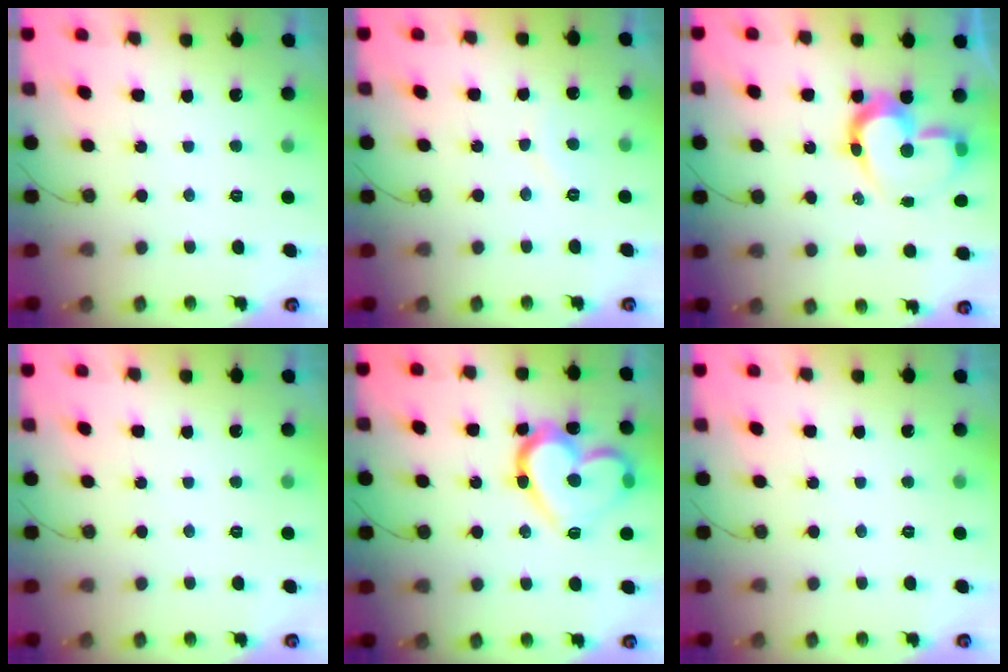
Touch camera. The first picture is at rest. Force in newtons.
{"total": 5.6, "press": 5.6, "slide": 0.5}
{"total": 12.7, "press": 12.6, "slide": 1.5}
{"total": 0.0}
{"total": 18.2, "press": 18.1, "slide": 1.6}
{"total": 0.0}